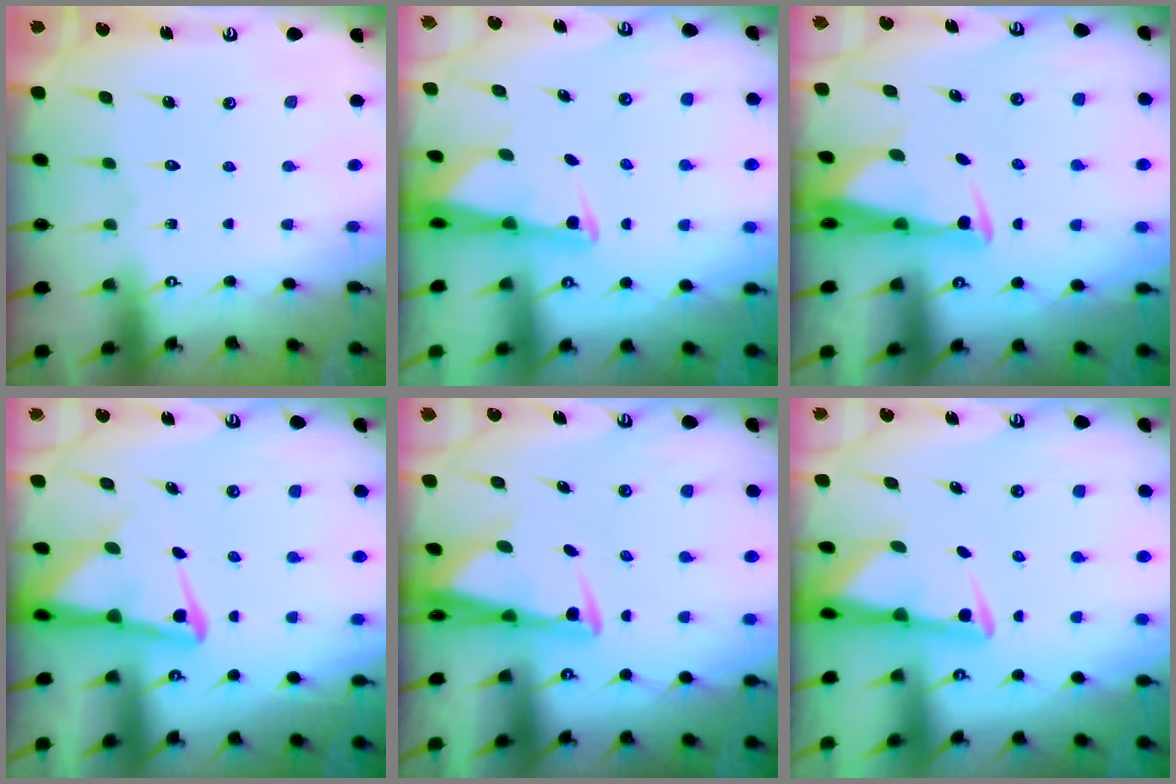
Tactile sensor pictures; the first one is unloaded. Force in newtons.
{"total": 2.3, "press": 2.3, "slide": 0.5}
{"total": 2.9, "press": 2.7, "slide": 1.0}
{"total": 5.4, "press": 5.4, "slide": 0.5}
{"total": 3.3, "press": 3.2, "slide": 1.0}
{"total": 3.0, "press": 2.9, "slide": 0.6}